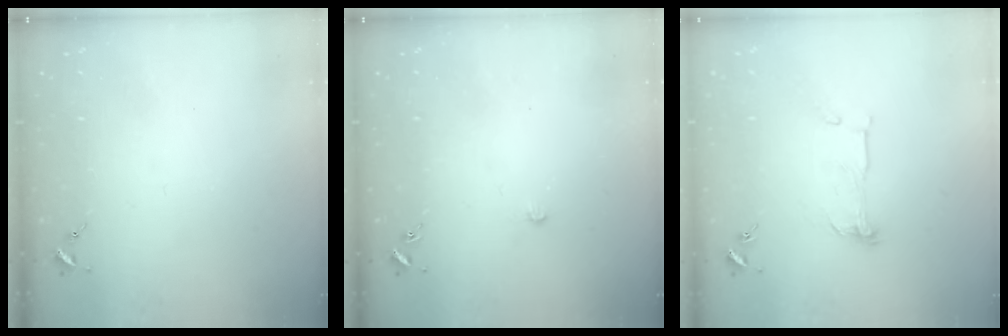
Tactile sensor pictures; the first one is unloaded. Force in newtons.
{"total": 4.9, "press": 4.9, "slide": 0.6}
{"total": 7.1, "press": 7.1, "slide": 0.3}